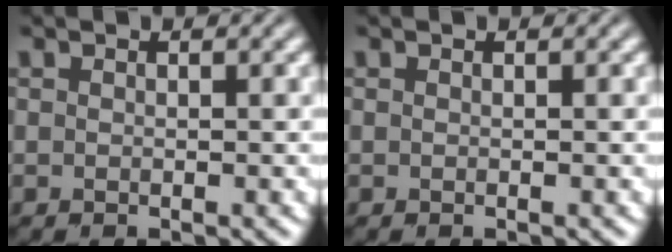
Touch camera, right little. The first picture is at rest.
{"total": 0.0}